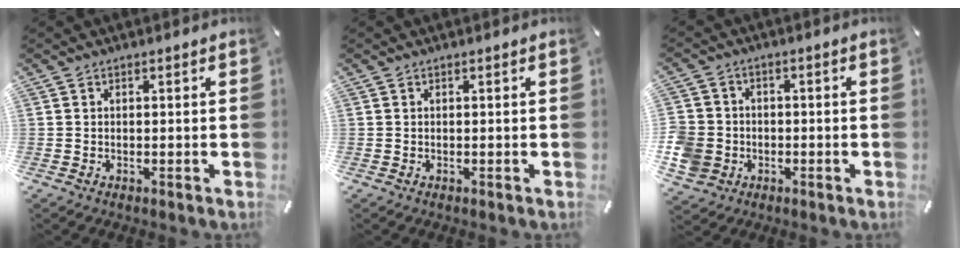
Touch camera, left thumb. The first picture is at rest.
{"total": 0.0}
{"total": 7.5, "force": [-1.8, 6.8, 2.6], "torque": [-0.065, 0.016, -0.033]}